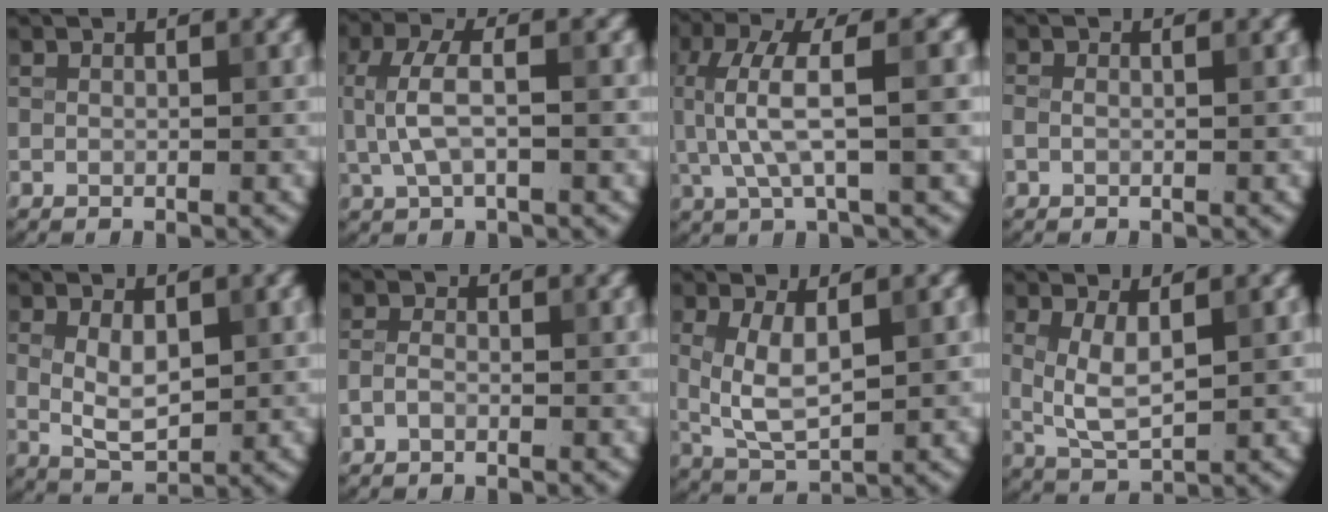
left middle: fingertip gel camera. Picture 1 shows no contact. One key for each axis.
{"total": 4.2, "fx": 0.1, "fy": 1.8, "fz": 3.8, "tx": -0.086, "ty": 0.009, "tz": 0.000}
{"total": 6.6, "fx": 0.7, "fy": 1.9, "fz": 6.3, "tx": -0.129, "ty": 0.007, "tz": 0.013}
{"total": 1.3, "fx": 0.1, "fy": 0.8, "fz": 1.0, "tx": -0.019, "ty": -0.001, "tz": -0.002}
{"total": 3.8, "fx": 0.7, "fy": 2.0, "fz": 3.2, "tx": -0.063, "ty": -0.003, "tz": 0.017}
{"total": 1.2, "fx": -0.6, "fy": 0.6, "fz": 0.8, "tx": -0.018, "ty": 0.002, "tz": -0.017}
{"total": 4.3, "fx": 0.7, "fy": 1.7, "fz": 3.9, "tx": -0.081, "ty": -0.004, "tz": 0.018}
{"total": 3.6, "fx": 0.6, "fy": 1.4, "fz": 3.3, "tx": -0.071, "ty": -0.005, "tz": 0.017}